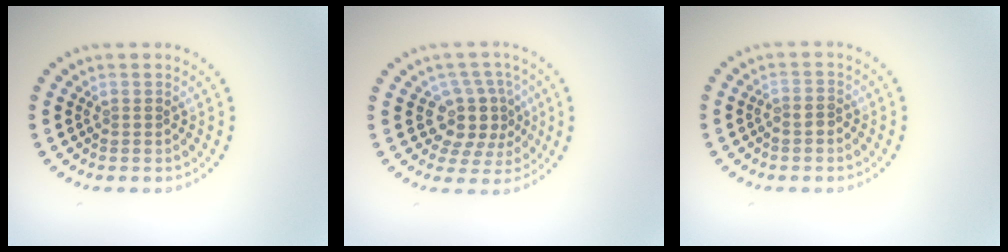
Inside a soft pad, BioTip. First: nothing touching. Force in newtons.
{"total": 3.9, "press": 3.3, "slide": 2.2}
{"total": 1.1, "press": 0.8, "slide": 0.8}